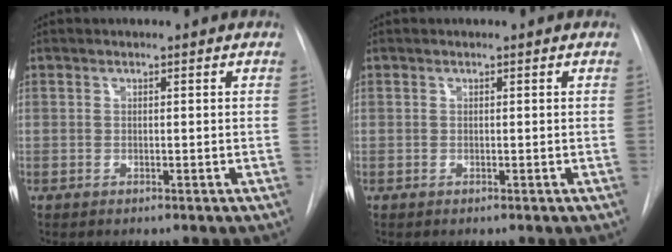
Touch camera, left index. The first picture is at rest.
{"total": 0.0}